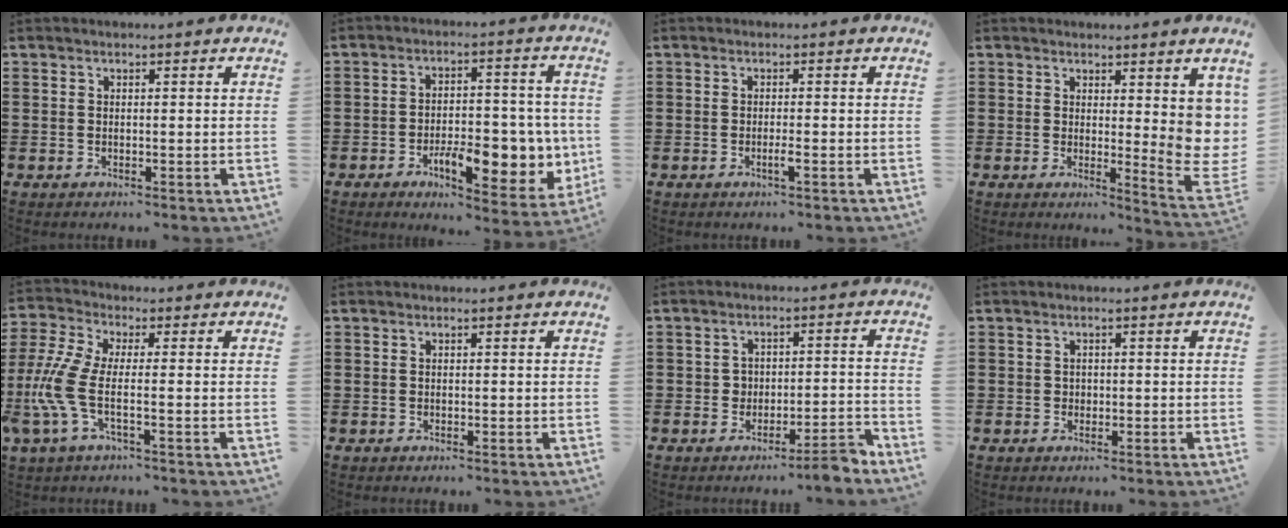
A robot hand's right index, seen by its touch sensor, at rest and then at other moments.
{"total": 10.7, "force": [-3.2, 5.3, 8.7], "torque": [-0.119, 0.003, -0.046]}
{"total": 1.5, "force": [-0.8, 0.0, 1.3], "torque": [-0.023, -0.004, -0.014]}
{"total": 5.6, "force": [2.5, 2.6, 4.3], "torque": [-0.048, -0.028, 0.045]}
{"total": 7.7, "force": [-1.7, 2.7, 7.0], "torque": [-0.195, -0.023, -0.043]}
{"total": 0.0}
{"total": 3.8, "force": [-3.4, 0.9, 1.4], "torque": [-0.023, 0.009, -0.069]}
{"total": 0.7, "force": [0.1, 0.6, 0.2], "torque": [-0.005, 0.003, 0.002]}